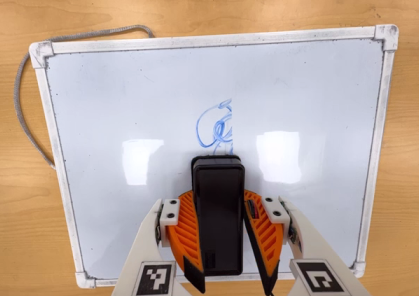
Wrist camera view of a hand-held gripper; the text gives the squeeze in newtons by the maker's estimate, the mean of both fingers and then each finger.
{"total": 11.6, "left": 11.4, "right": 11.7}